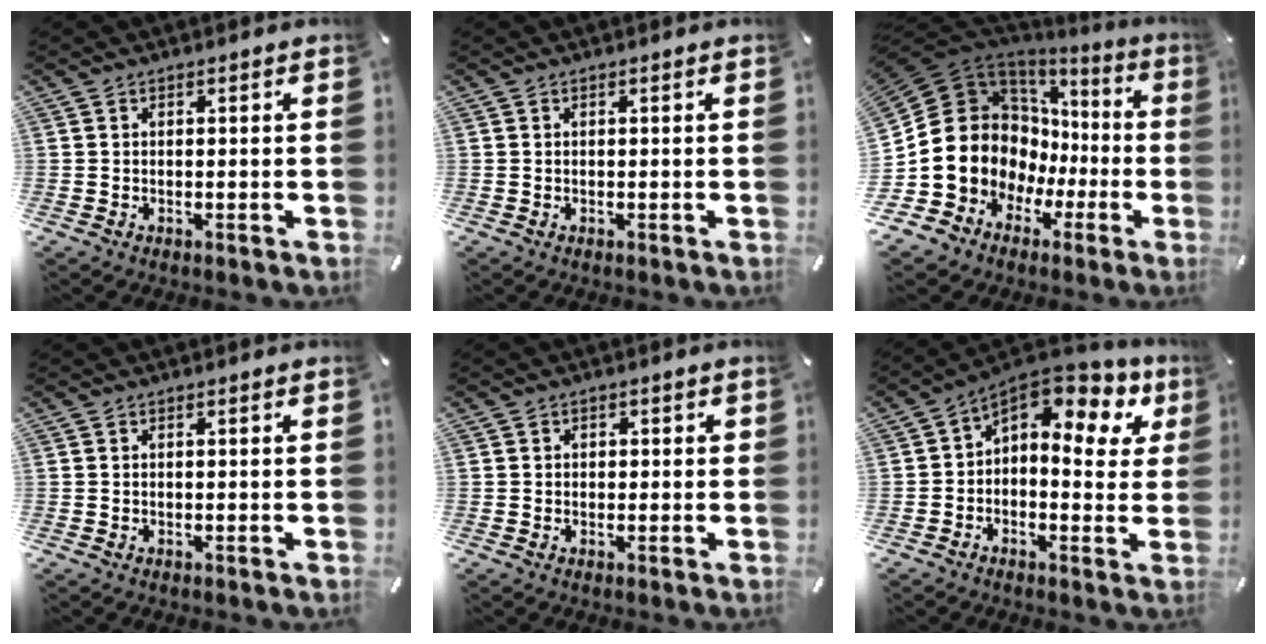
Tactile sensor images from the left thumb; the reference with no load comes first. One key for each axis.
{"total": 0.0}
{"total": 15.3, "fx": -0.4, "fy": 14.0, "fz": 6.2, "tx": -0.140, "ty": -0.032, "tz": 0.010}
{"total": 0.0}
{"total": 1.2, "fx": -0.2, "fy": 1.1, "fz": 0.3, "tx": -0.007, "ty": 0.004, "tz": -0.006}
{"total": 10.1, "fx": 4.9, "fy": 5.3, "fz": 7.1, "tx": -0.119, "ty": -0.039, "tz": 0.084}